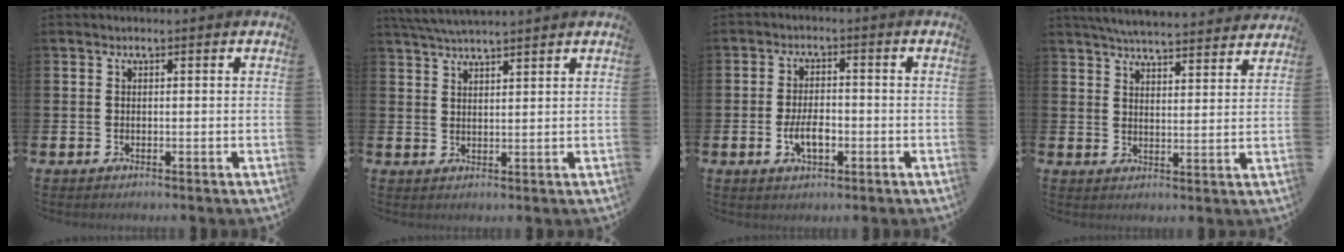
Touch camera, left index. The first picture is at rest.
{"total": 4.1, "force": [3.9, -0.1, 1.1], "torque": [-0.035, -0.008, 0.073]}
{"total": 4.1, "force": [-1.1, 2.1, 3.4], "torque": [-0.047, 0.002, -0.022]}
{"total": 6.0, "force": [5.9, 0.3, 1.0], "torque": [-0.031, -0.035, 0.104]}